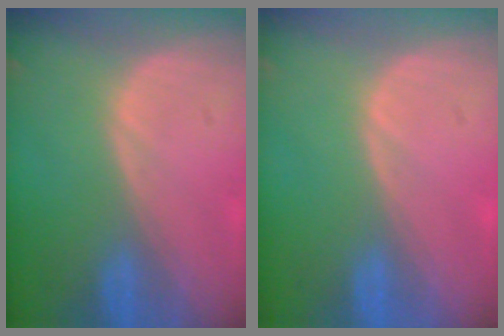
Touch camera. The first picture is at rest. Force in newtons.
{"total": 0.0}